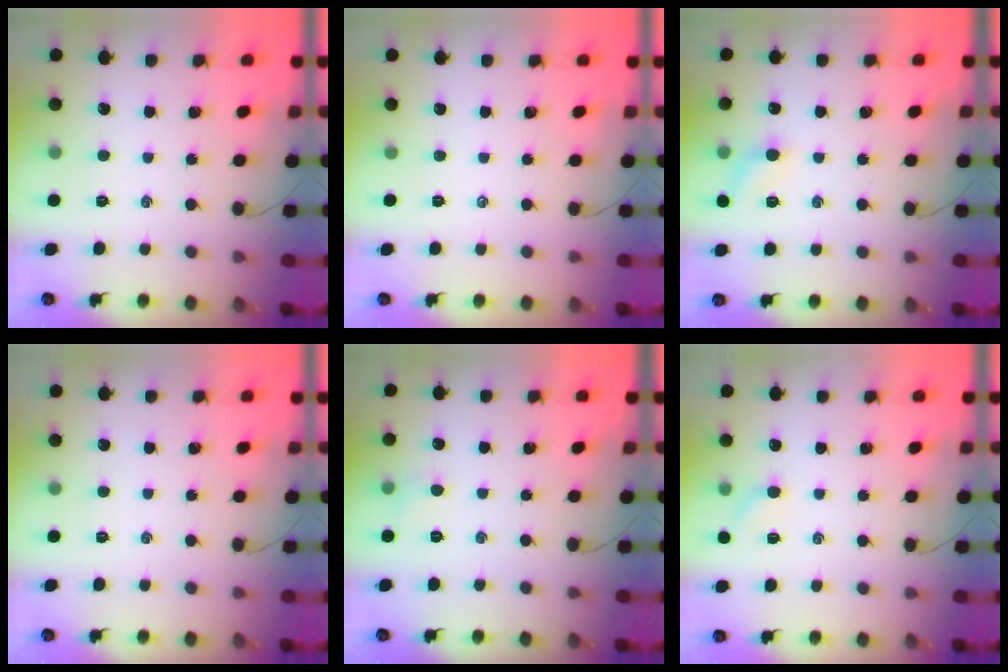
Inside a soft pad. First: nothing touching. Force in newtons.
{"total": 0.0}
{"total": 6.8, "press": 6.5, "slide": 2.1}
{"total": 0.0}
{"total": 3.8, "press": 3.6, "slide": 1.2}
{"total": 4.3, "press": 4.2, "slide": 1.1}